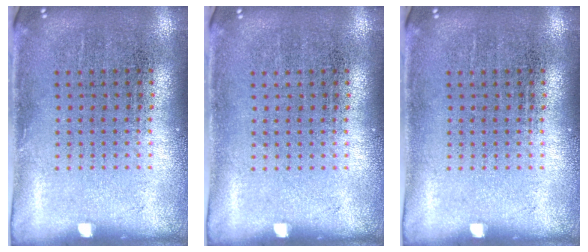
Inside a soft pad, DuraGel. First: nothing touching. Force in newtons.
{"total": 0.0}
{"total": 0.0}